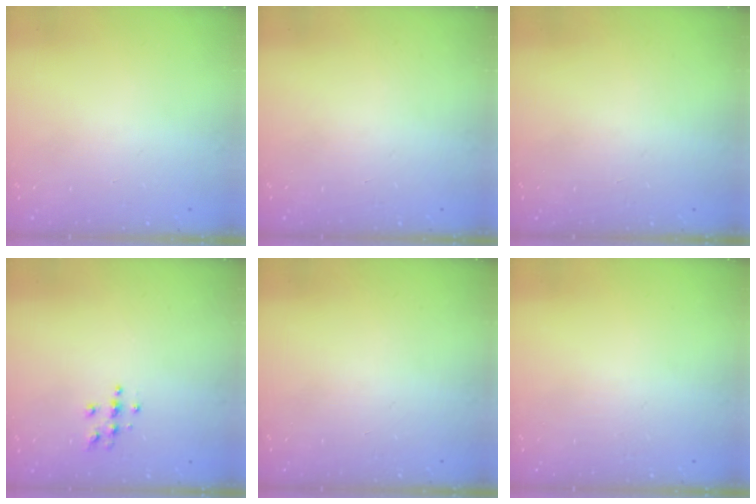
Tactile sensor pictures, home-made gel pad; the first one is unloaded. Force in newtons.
{"total": 0.0}
{"total": 0.0}
{"total": 3.9, "press": 3.9, "slide": 0.3}
{"total": 0.0}
{"total": 0.0}